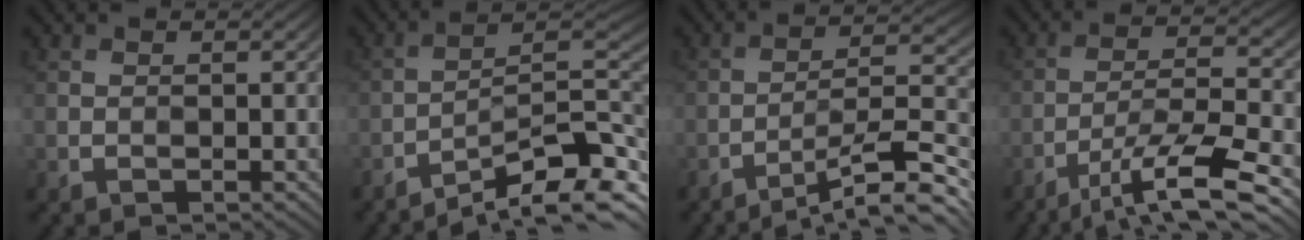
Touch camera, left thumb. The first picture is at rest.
{"total": 12.7, "force": [-8.4, 2.9, 9.0], "torque": [-0.143, 0.002, -0.137]}
{"total": 12.3, "force": [-9.2, 1.9, 7.9], "torque": [-0.137, 0.016, -0.137]}
{"total": 11.7, "force": [-7.6, 2.3, 8.7], "torque": [-0.160, 0.001, -0.132]}